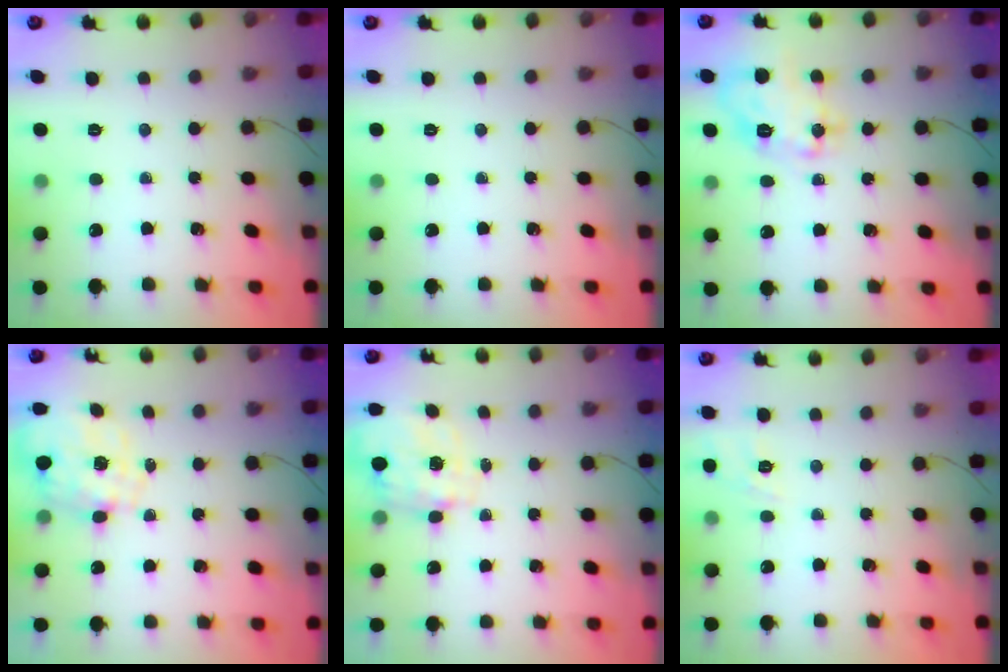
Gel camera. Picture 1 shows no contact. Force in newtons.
{"total": 0.0}
{"total": 15.1, "press": 15.1, "slide": 0.9}
{"total": 2.4, "press": 2.2, "slide": 1.0}
{"total": 2.7, "press": 2.6, "slide": 0.9}
{"total": 9.9, "press": 9.7, "slide": 1.7}